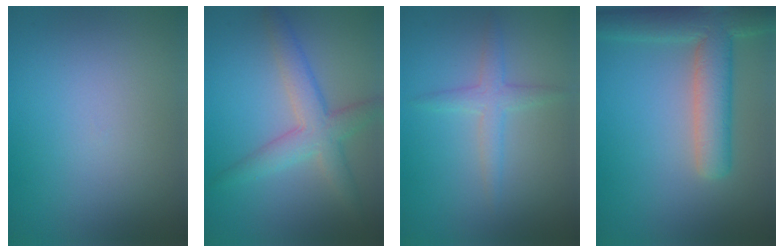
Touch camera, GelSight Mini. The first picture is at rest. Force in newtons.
{"total": 4.2, "press": 4.2, "slide": 0.1}
{"total": 2.2, "press": 2.2, "slide": 0.1}
{"total": 7.0, "press": 7.0, "slide": 0.5}